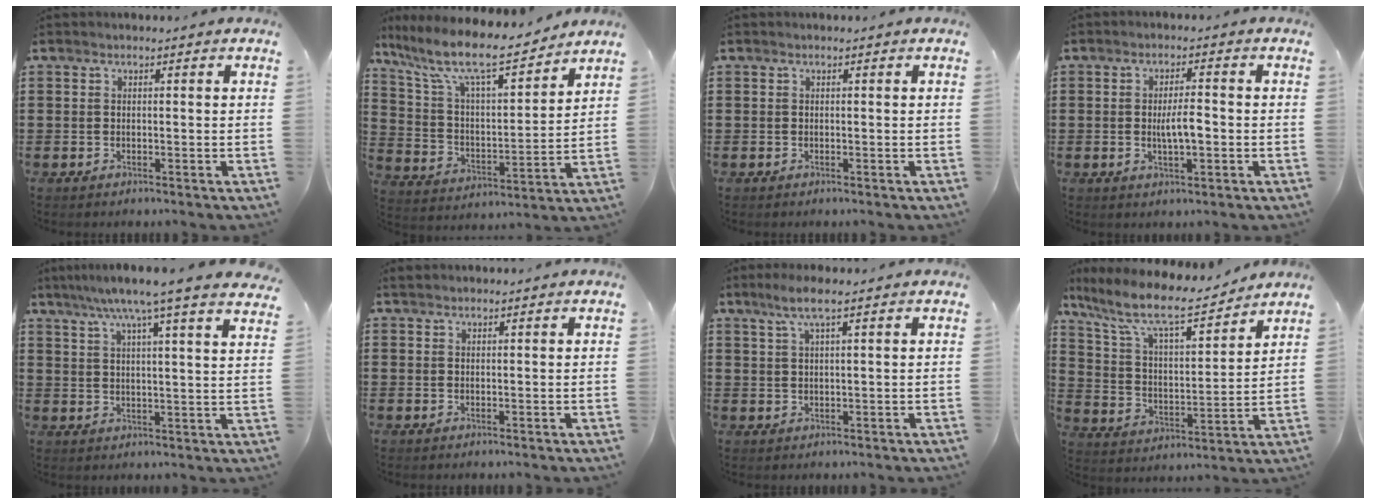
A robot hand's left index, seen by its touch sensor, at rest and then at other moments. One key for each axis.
{"total": 11.2, "fx": 9.1, "fy": 2.0, "fz": 6.3, "tx": -0.159, "ty": -0.054, "tz": 0.155}
{"total": 0.0}
{"total": 4.0, "fx": -0.4, "fy": 1.3, "fz": 3.8, "tx": -0.076, "ty": 0.001, "tz": -0.012}
{"total": 7.8, "fx": 6.2, "fy": -0.7, "fz": 4.6, "tx": -0.102, "ty": -0.028, "tz": 0.102}
{"total": 1.0, "fx": 0.9, "fy": 0.3, "fz": 0.2, "tx": -0.007, "ty": 0.002, "tz": 0.018}
{"total": 4.1, "fx": 2.4, "fy": 0.4, "fz": 3.3, "tx": -0.070, "ty": 0.004, "tz": 0.042}
{"total": 10.3, "fx": 8.3, "fy": 2.0, "fz": 5.8, "tx": -0.146, "ty": -0.047, "tz": 0.141}